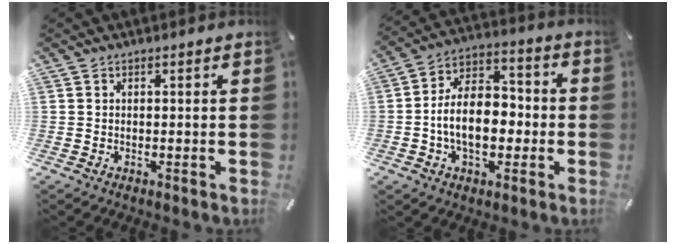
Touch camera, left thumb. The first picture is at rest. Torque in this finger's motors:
{"motor_torque": [1.98, 2.07, 1.59, 0.20, 0.24]}